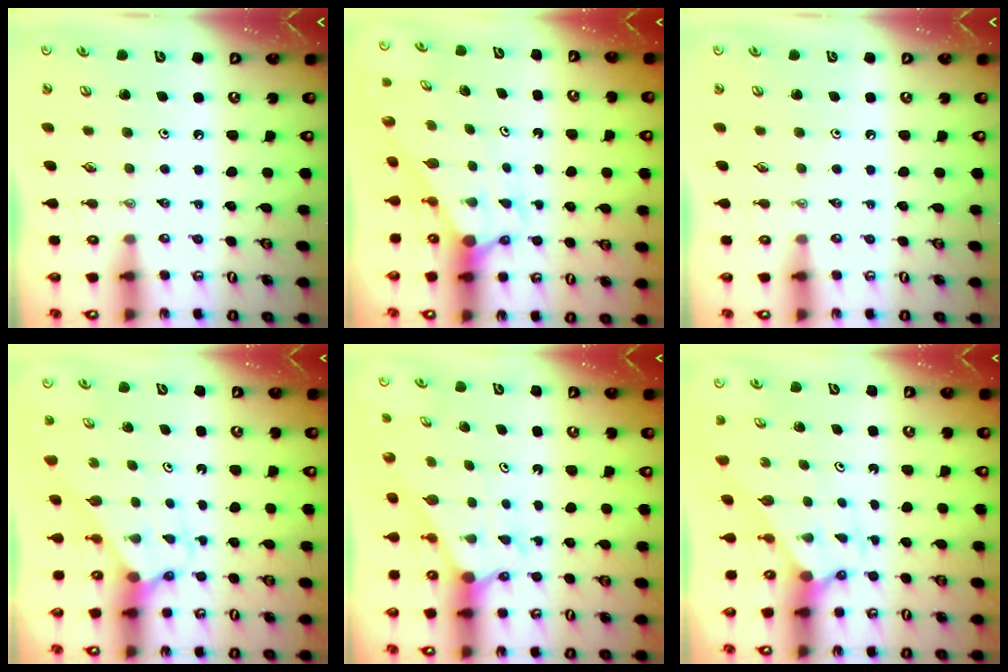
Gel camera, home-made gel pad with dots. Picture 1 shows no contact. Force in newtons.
{"total": 2.8, "press": 2.8, "slide": 0.0}
{"total": 0.0}
{"total": 2.4, "press": 2.4, "slide": 0.2}
{"total": 2.2, "press": 2.2, "slide": 0.2}
{"total": 2.1, "press": 2.1, "slide": 0.2}